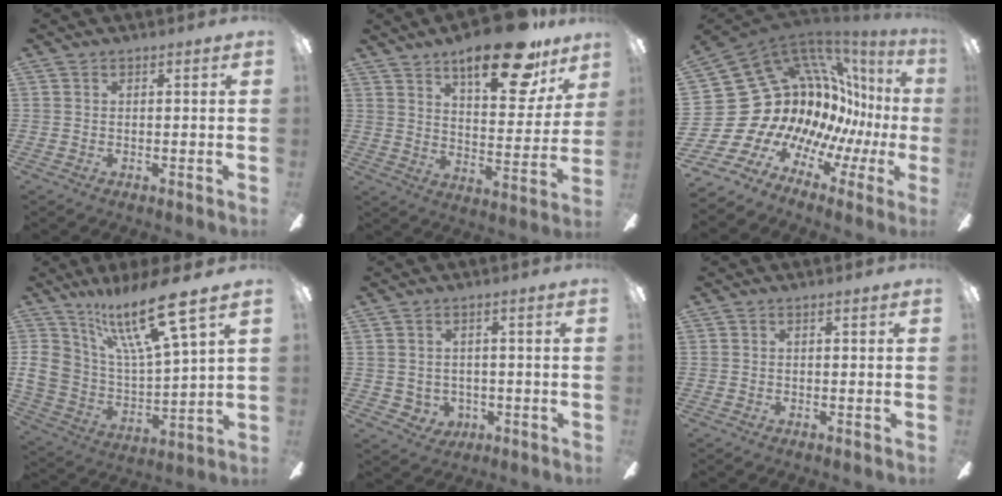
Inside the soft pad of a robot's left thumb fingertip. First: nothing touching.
{"total": 20.0, "force": [14.2, 6.7, 12.4], "torque": [-0.178, -0.082, 0.229]}
{"total": 19.1, "force": [1.7, 16.5, 9.5], "torque": [-0.159, -0.112, 0.101]}
{"total": 21.1, "force": [12.7, 6.8, 15.4], "torque": [-0.298, -0.073, 0.211]}
{"total": 3.4, "force": [0.2, 3.3, 0.9], "torque": [-0.017, -0.002, 0.002]}
{"total": 0.0}